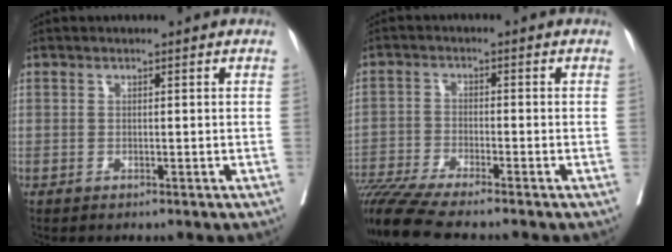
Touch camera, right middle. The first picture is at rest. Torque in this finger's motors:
{"motor_torque": [1.00, -1.14, 0.20, 0.08]}